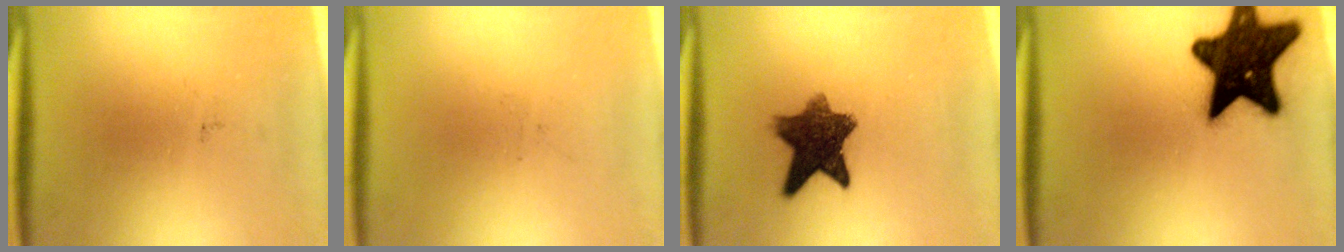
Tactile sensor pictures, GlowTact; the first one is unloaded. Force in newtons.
{"total": 0.0}
{"total": 9.5}
{"total": 19.9}